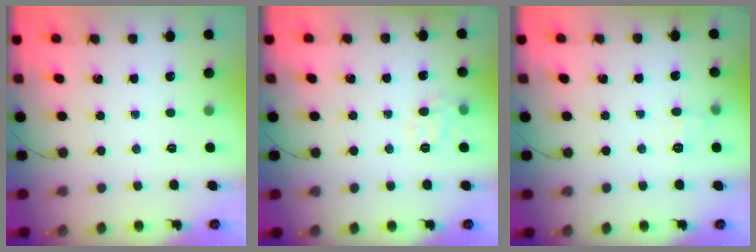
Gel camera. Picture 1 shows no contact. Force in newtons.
{"total": 8.6, "press": 8.6, "slide": 1.2}
{"total": 6.7, "press": 6.5, "slide": 1.6}